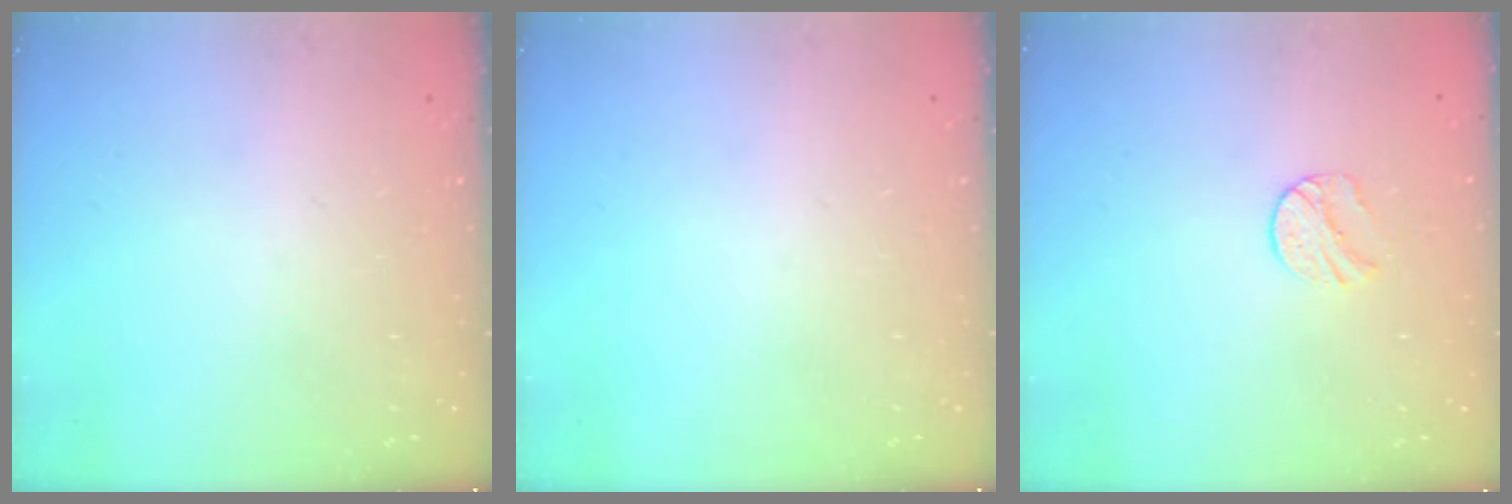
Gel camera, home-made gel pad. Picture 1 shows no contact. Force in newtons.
{"total": 0.0}
{"total": 6.6, "press": 6.6, "slide": 0.6}